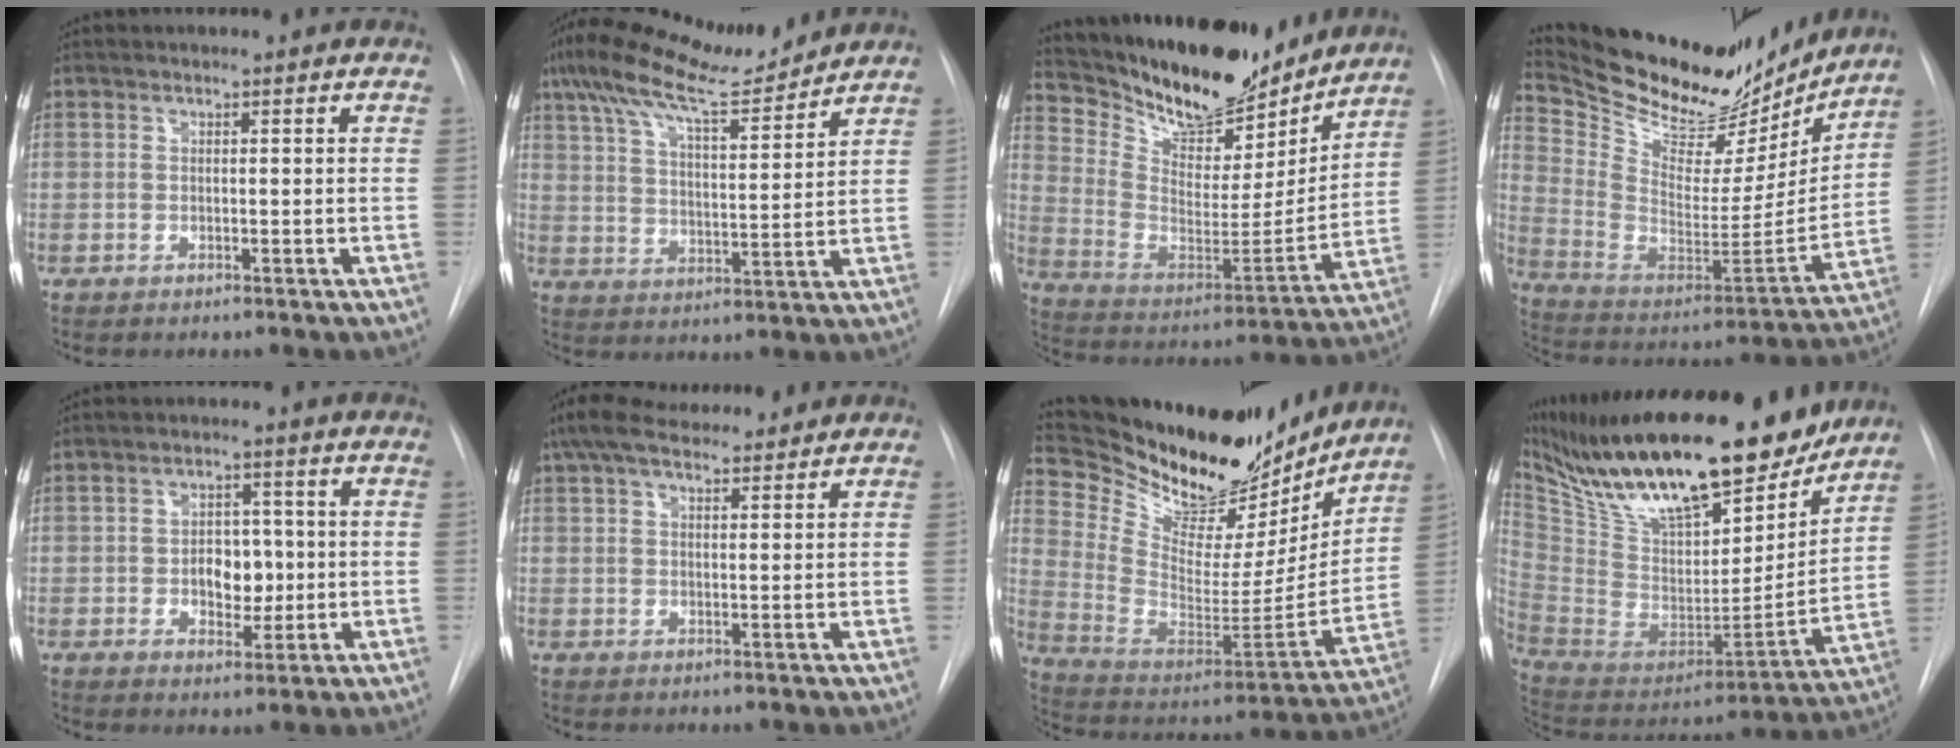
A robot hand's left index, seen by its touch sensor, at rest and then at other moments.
{"total": 13.2, "force": [11.3, 1.4, 6.7], "torque": [-0.125, 0.006, 0.188]}
{"total": 21.5, "force": [18.8, 6.2, 8.2], "torque": [-0.156, -0.021, 0.304]}
{"total": 25.0, "force": [22.2, 7.6, 8.8], "torque": [-0.165, -0.034, 0.340]}
{"total": 5.9, "force": [-0.4, 3.9, 4.4], "torque": [-0.061, 0.008, 0.000]}
{"total": 9.0, "force": [7.8, 2.1, 4.1], "torque": [-0.074, 0.036, 0.130]}
{"total": 26.2, "force": [22.8, 7.8, 10.1], "torque": [-0.178, -0.031, 0.347]}
{"total": 30.2, "force": [23.6, 8.6, 16.9], "torque": [-0.304, -0.005, 0.377]}